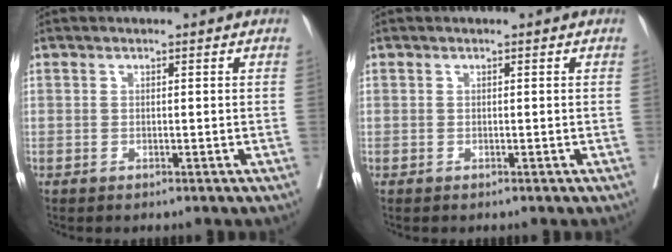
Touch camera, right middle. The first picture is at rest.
{"total": 0.0}